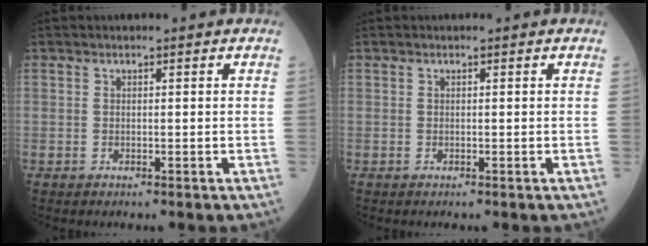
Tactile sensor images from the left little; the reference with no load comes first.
{"total": 0.0}